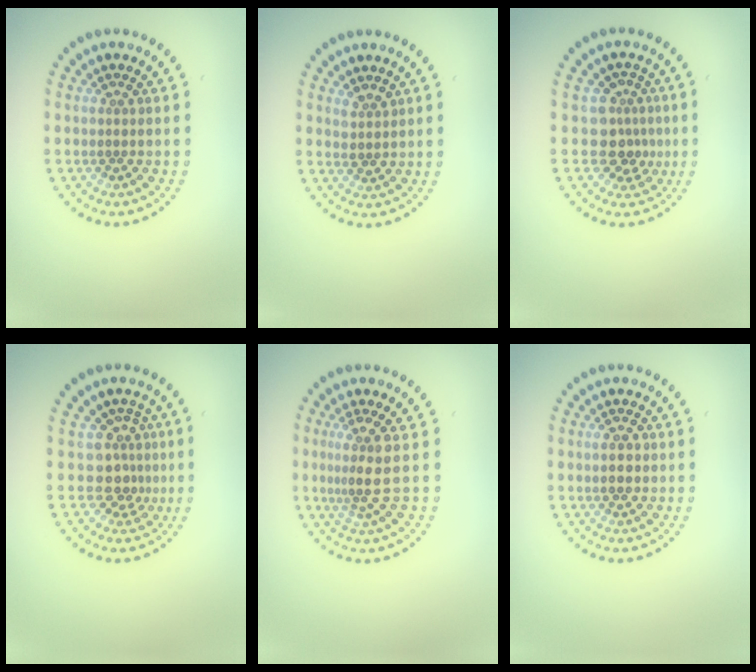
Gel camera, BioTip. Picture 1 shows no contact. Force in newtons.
{"total": 1.4, "press": 1.2, "slide": 0.6}
{"total": 3.3, "press": 2.7, "slide": 1.9}
{"total": 3.2, "press": 2.3, "slide": 2.2}
{"total": 3.1, "press": 2.3, "slide": 2.1}
{"total": 2.4, "press": 2.4, "slide": 0.0}